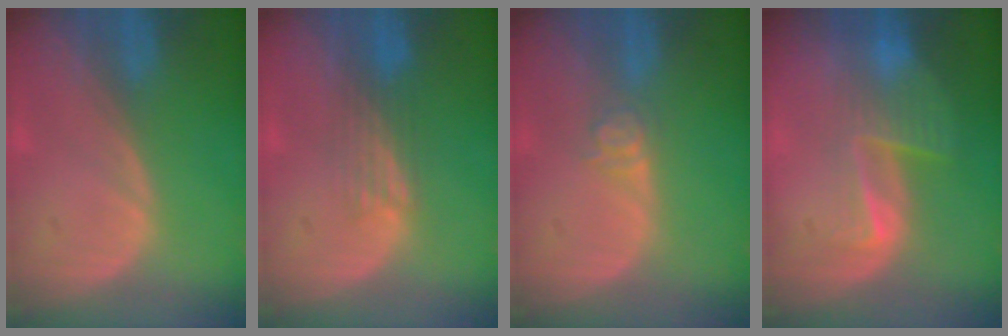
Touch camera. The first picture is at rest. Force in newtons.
{"total": 4.0, "press": 3.3, "slide": 2.2}
{"total": 3.0, "press": 2.5, "slide": 1.7}
{"total": 6.6, "press": 5.6, "slide": 3.6}